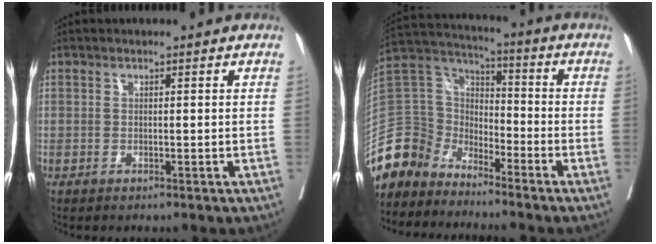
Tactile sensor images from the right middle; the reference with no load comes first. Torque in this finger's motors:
{"motor_torque": [1.18, -0.96, 0.56, 0.09]}